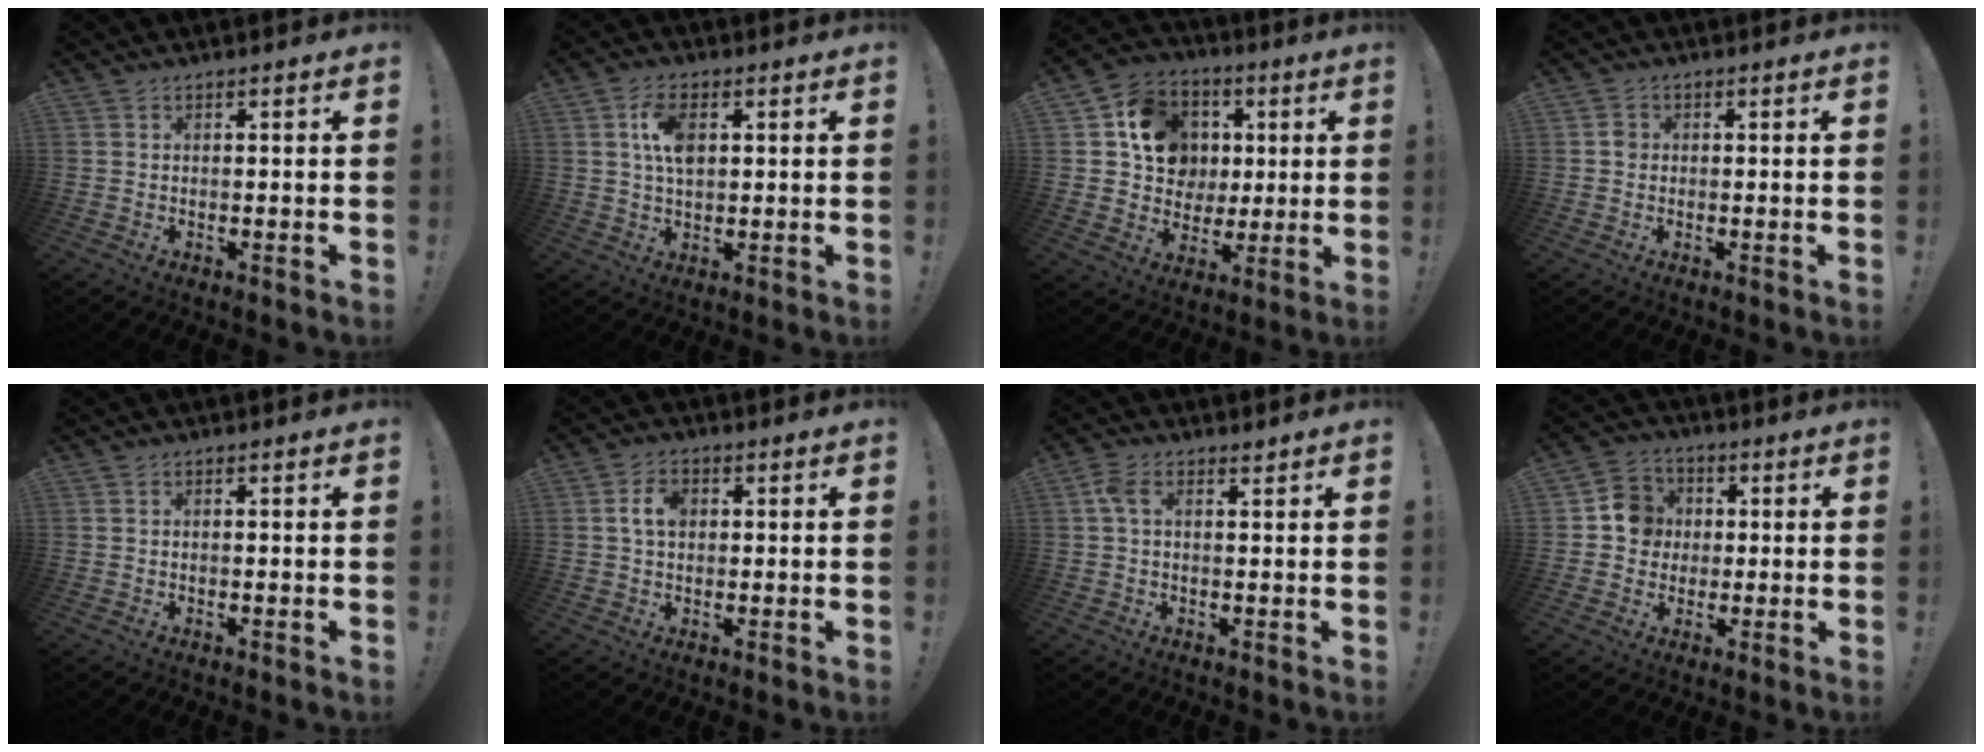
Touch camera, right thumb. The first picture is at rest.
{"total": 7.9, "force": [2.1, 4.5, 6.2], "torque": [-0.105, 0.000, 0.033]}
{"total": 15.0, "force": [3.6, 13.3, 6.0], "torque": [-0.080, 0.000, 0.085]}
{"total": 1.9, "force": [-0.3, 1.7, 0.8], "torque": [-0.011, 0.005, -0.006]}
{"total": 0.0}
{"total": 5.3, "force": [0.9, 3.4, 4.0], "torque": [-0.064, 0.006, 0.014]}
{"total": 3.1, "force": [1.5, 1.4, 2.4], "torque": [-0.043, -0.005, 0.027]}
{"total": 9.2, "force": [0.4, 8.8, 2.7], "torque": [-0.025, 0.010, 0.012]}